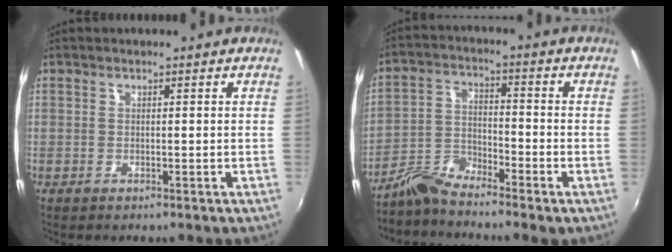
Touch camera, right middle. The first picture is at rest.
{"total": 6.2, "force": [-5.8, 0.8, 1.9], "torque": [-0.039, 0.012, -0.124]}